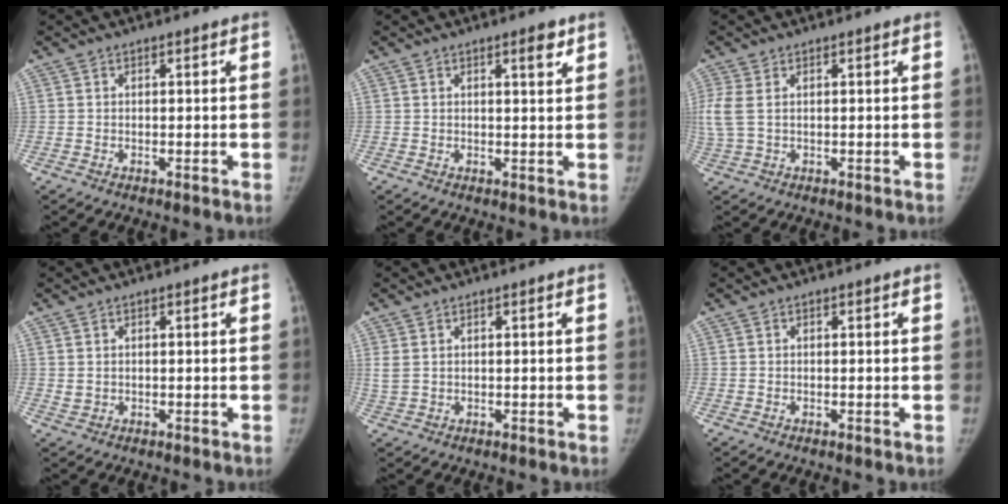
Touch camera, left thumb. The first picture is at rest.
{"total": 2.7, "force": [1.6, 0.6, 2.0], "torque": [-0.025, -0.010, 0.023]}
{"total": 4.9, "force": [0.9, 2.8, 3.9], "torque": [-0.128, 0.013, 0.026]}
{"total": 1.2, "force": [0.2, 1.0, 0.6], "torque": [-0.009, -0.001, 0.011]}
{"total": 2.0, "force": [0.7, 1.3, 1.4], "torque": [-0.042, 0.005, 0.022]}
{"total": 0.0}